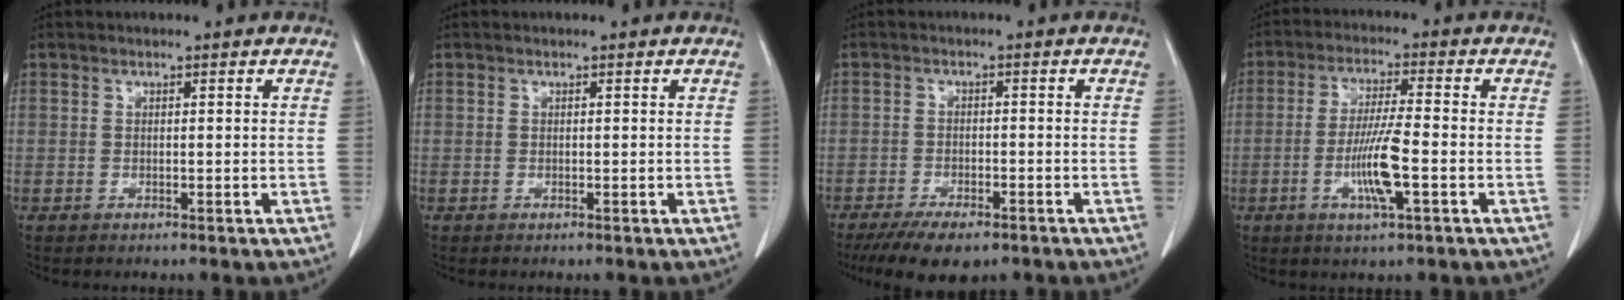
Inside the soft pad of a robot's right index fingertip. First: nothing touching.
{"total": 0.0}
{"total": 8.2, "force": [-6.1, 2.9, 4.7], "torque": [-0.073, -0.010, -0.095]}
{"total": 8.1, "force": [-2.4, 0.2, 7.7], "torque": [-0.150, -0.010, -0.048]}